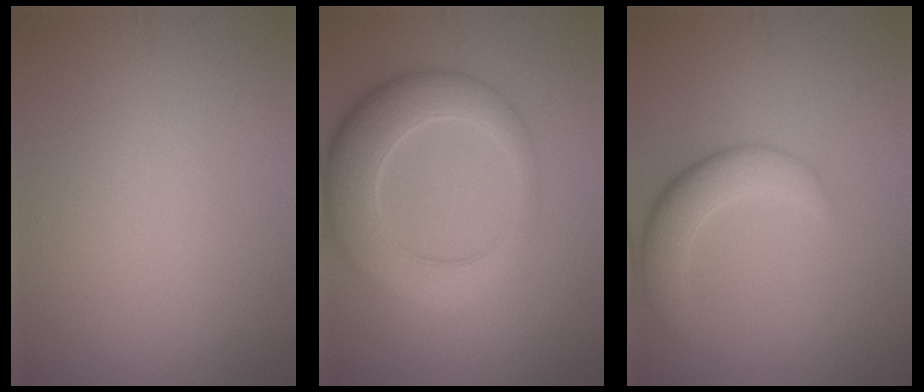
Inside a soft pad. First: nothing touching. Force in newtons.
{"total": 7.4, "press": 7.3, "slide": 0.5}
{"total": 3.7, "press": 3.6, "slide": 0.4}